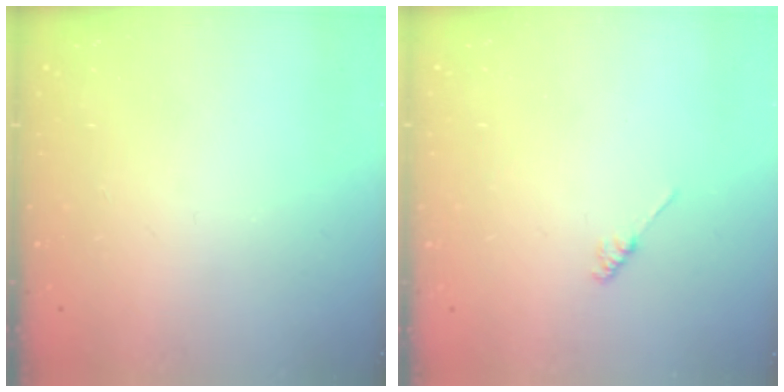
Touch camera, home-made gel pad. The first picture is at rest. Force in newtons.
{"total": 1.2, "press": 1.1, "slide": 0.3}